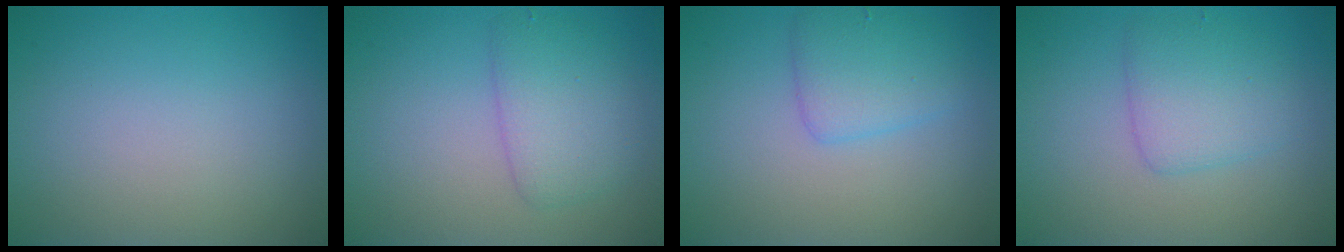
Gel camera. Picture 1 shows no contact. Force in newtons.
{"total": 3.3, "press": 3.3, "slide": 0.1}
{"total": 2.9, "press": 2.9, "slide": 0.0}
{"total": 3.3, "press": 3.3, "slide": 0.1}